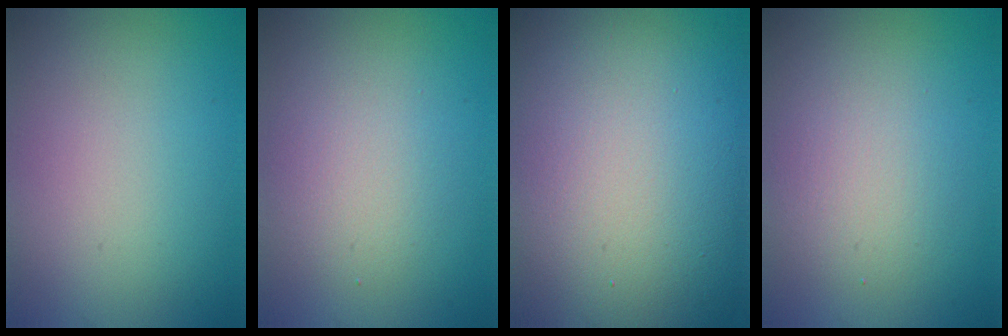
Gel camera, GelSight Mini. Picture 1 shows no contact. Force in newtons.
{"total": 2.9, "press": 2.9, "slide": 0.2}
{"total": 22.5, "press": 22.5, "slide": 1.3}
{"total": 3.2, "press": 3.2, "slide": 0.3}